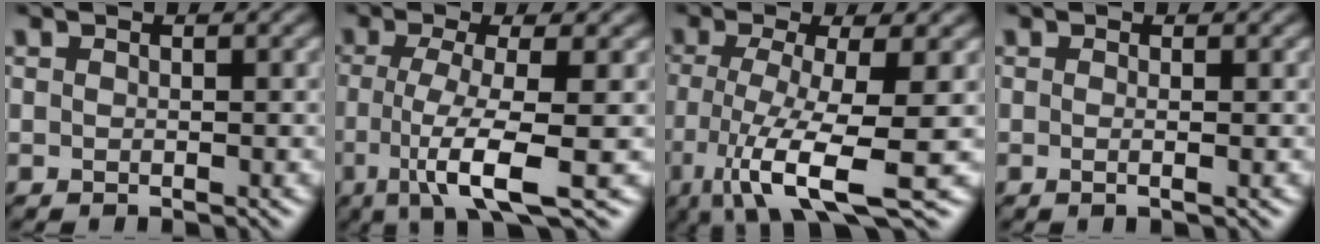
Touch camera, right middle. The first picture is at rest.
{"total": 6.5, "force": [-1.6, 1.4, 6.2], "torque": [-0.108, -0.009, -0.032]}
{"total": 8.6, "force": [-3.0, 1.9, 7.8], "torque": [-0.138, -0.012, -0.056]}
{"total": 1.2, "force": [-0.1, 0.4, 1.1], "torque": [-0.016, -0.005, -0.008]}